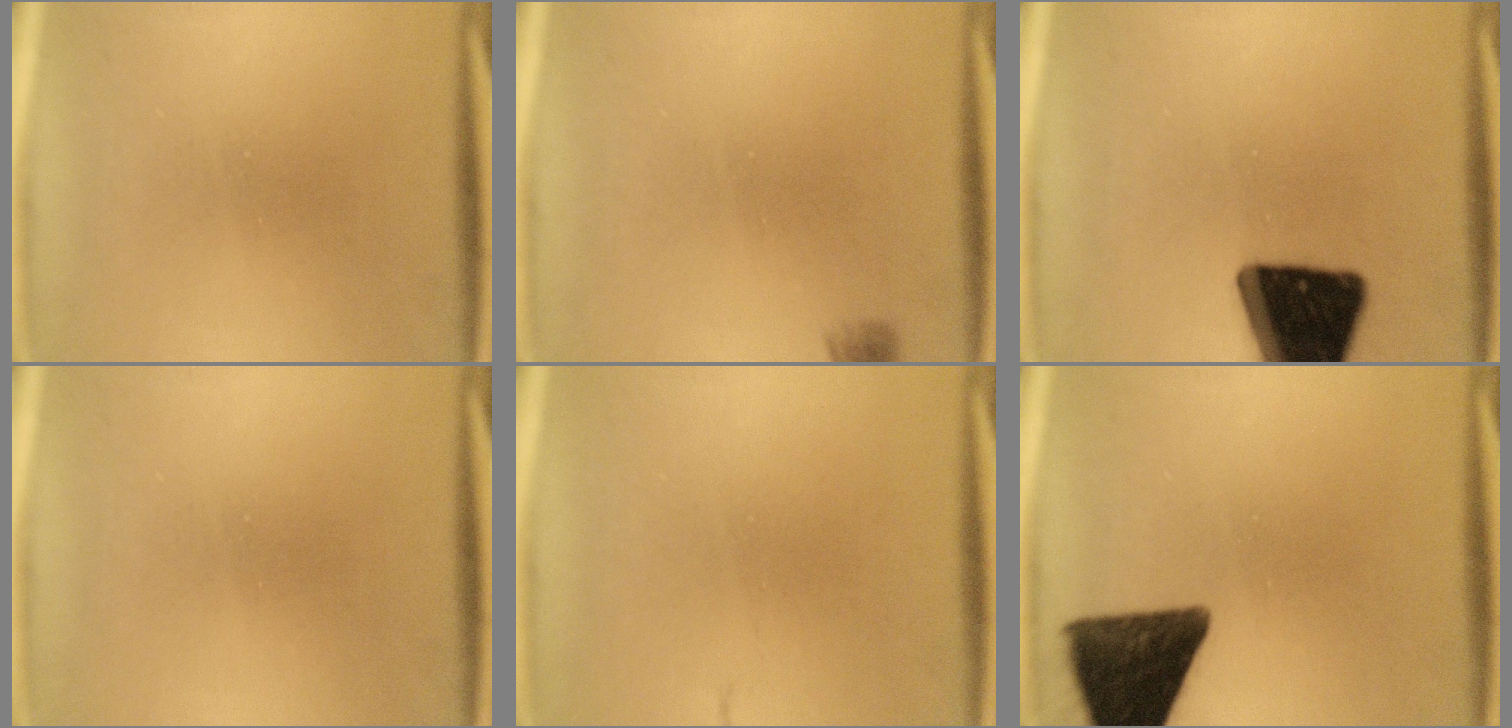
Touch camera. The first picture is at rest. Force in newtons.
{"total": 2.9}
{"total": 20.1}
{"total": 0.0}
{"total": 1.6}
{"total": 13.4}